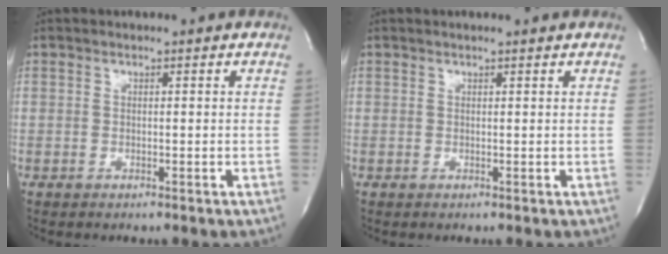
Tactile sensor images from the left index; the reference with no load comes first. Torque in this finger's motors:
{"motor_torque": [0.17, -0.10, 0.05, 0.00]}